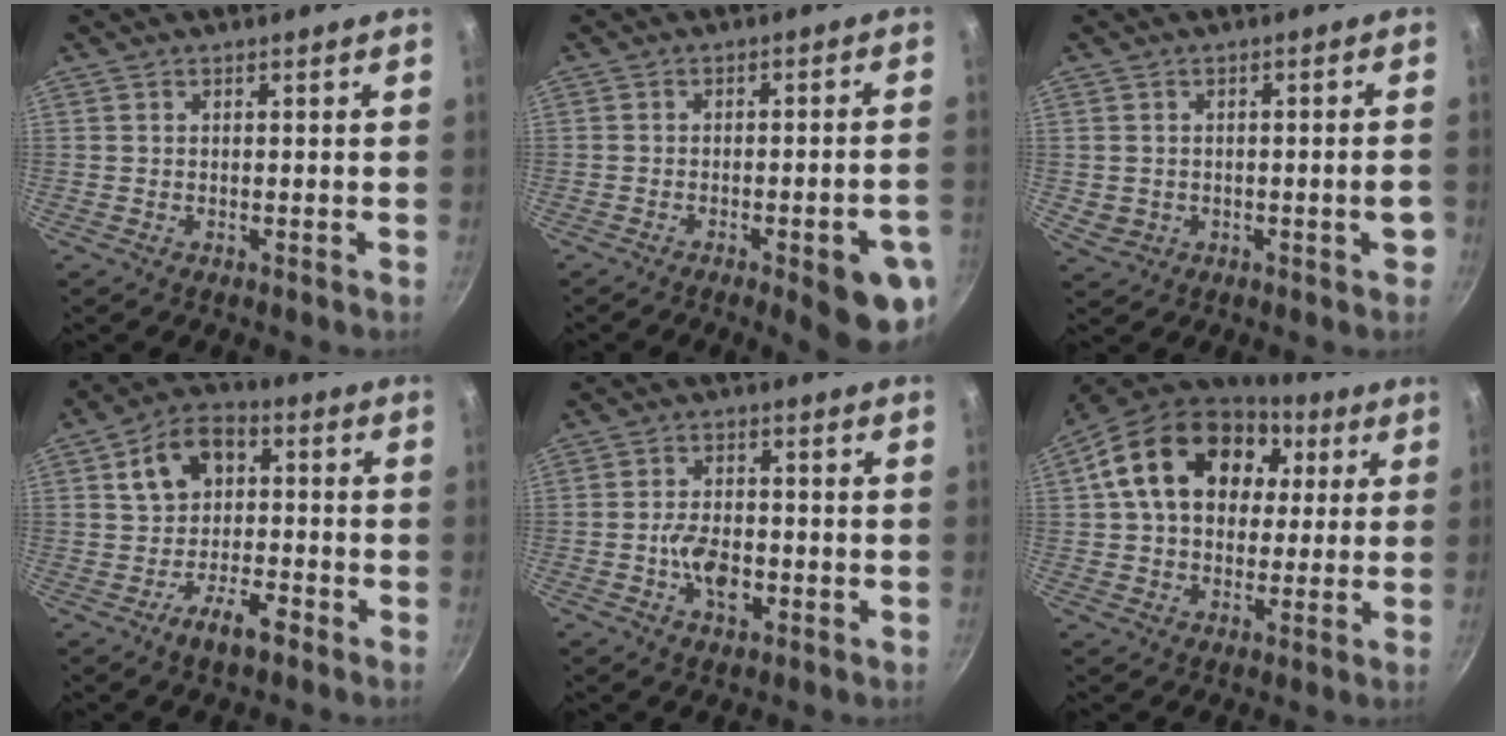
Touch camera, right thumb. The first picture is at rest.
{"total": 11.4, "force": [-4.7, 2.9, 10.0], "torque": [-0.102, 0.023, -0.054]}
{"total": 4.6, "force": [-0.9, 2.8, 3.5], "torque": [-0.045, 0.012, -0.002]}
{"total": 10.9, "force": [-3.4, 7.1, 7.6], "torque": [-0.099, 0.037, -0.074]}
{"total": 7.5, "force": [-1.9, 4.4, 5.7], "torque": [-0.088, 0.014, -0.035]}
{"total": 20.8, "force": [5.8, 14.9, 13.2], "torque": [-0.220, 0.014, 0.088]}